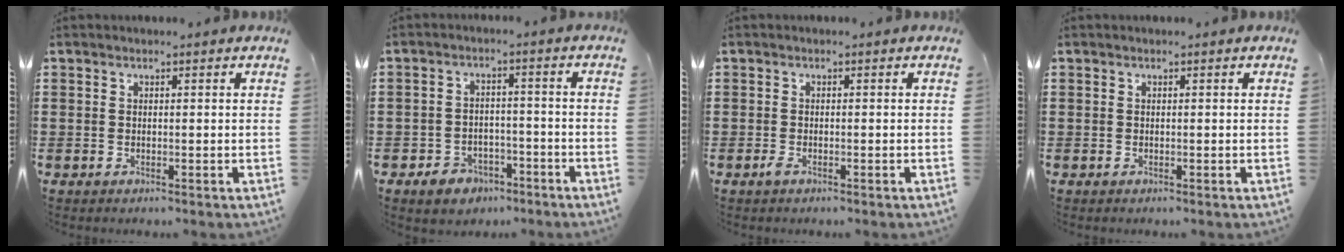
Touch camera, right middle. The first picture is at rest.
{"total": 3.8, "force": [-3.2, 1.9, 0.8], "torque": [-0.019, 0.011, -0.065]}
{"total": 0.8, "force": [-0.4, 0.2, 0.6], "torque": [-0.020, -0.007, -0.010]}
{"total": 0.0}